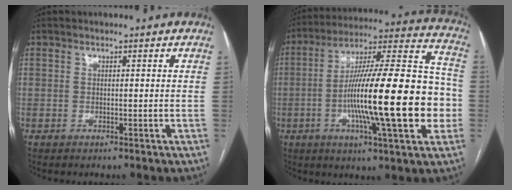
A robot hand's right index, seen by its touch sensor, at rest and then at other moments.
{"total": 24.7, "force": [-4.6, 2.9, 24.1], "torque": [-0.355, 0.012, -0.076]}